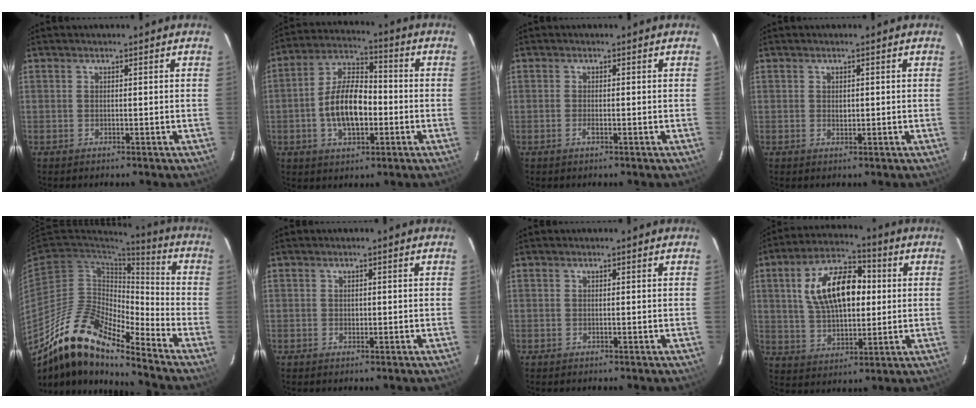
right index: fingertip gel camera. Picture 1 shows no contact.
{"total": 12.1, "force": [-2.6, 6.1, 10.1], "torque": [-0.197, 0.020, -0.044]}
{"total": 1.3, "force": [-0.7, 0.4, 1.0], "torque": [-0.021, 0.001, -0.014]}
{"total": 0.9, "force": [0.0, 0.8, 0.5], "torque": [-0.005, 0.003, 0.000]}
{"total": 16.5, "force": [-13.0, 3.8, 9.5], "torque": [-0.161, -0.016, -0.255]}
{"total": 0.7, "force": [-0.2, 0.6, 0.2], "torque": [-0.002, 0.002, -0.002]}
{"total": 0.0}
{"total": 15.8, "force": [3.0, 8.4, 13.1], "torque": [-0.236, 0.028, 0.054]}